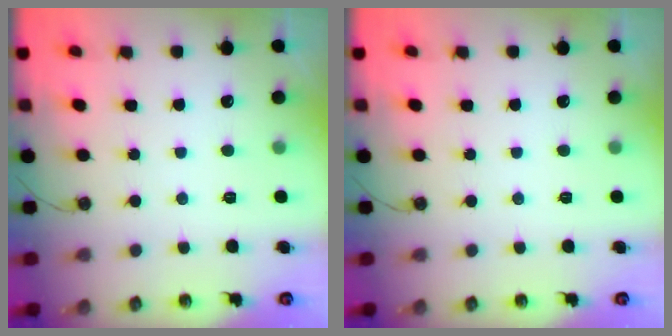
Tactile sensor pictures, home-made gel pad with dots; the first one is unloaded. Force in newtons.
{"total": 0.0}